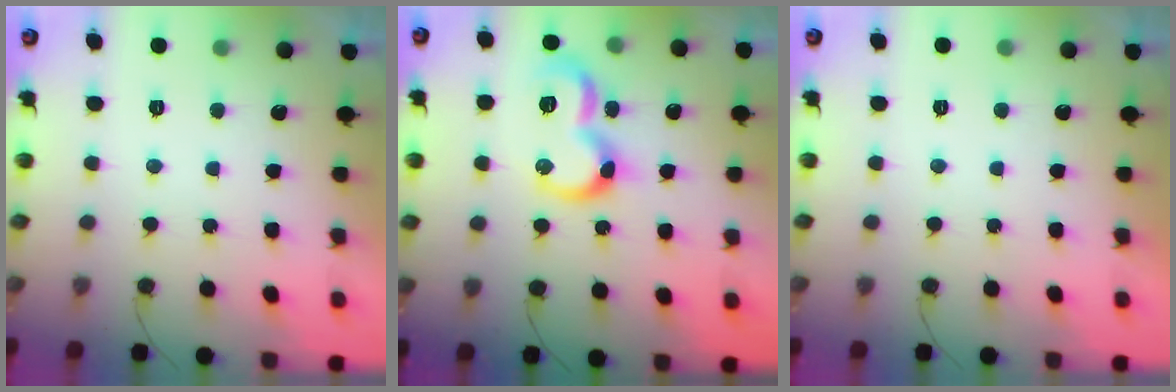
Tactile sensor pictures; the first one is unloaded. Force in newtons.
{"total": 13.0, "press": 12.9, "slide": 1.2}
{"total": 1.7, "press": 1.7, "slide": 0.1}